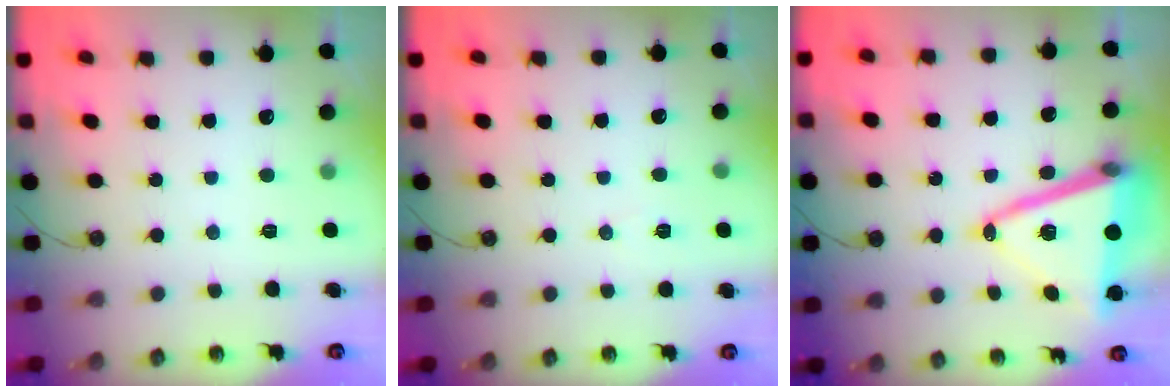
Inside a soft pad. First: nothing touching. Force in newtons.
{"total": 5.9, "press": 4.1, "slide": 4.2}
{"total": 17.2, "press": 16.8, "slide": 3.8}